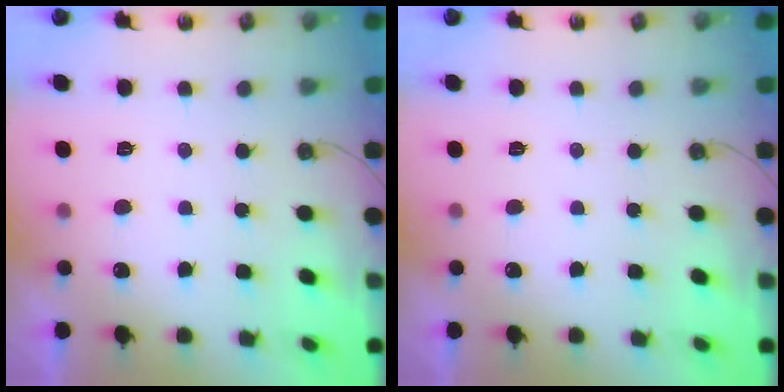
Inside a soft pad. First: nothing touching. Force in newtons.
{"total": 0.0}